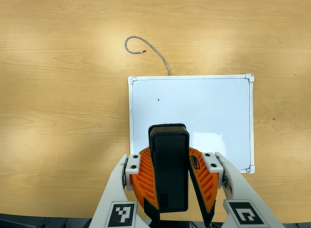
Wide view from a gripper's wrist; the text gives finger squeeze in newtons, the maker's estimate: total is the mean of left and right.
{"total": 10.5, "left": 10.2, "right": 10.8}